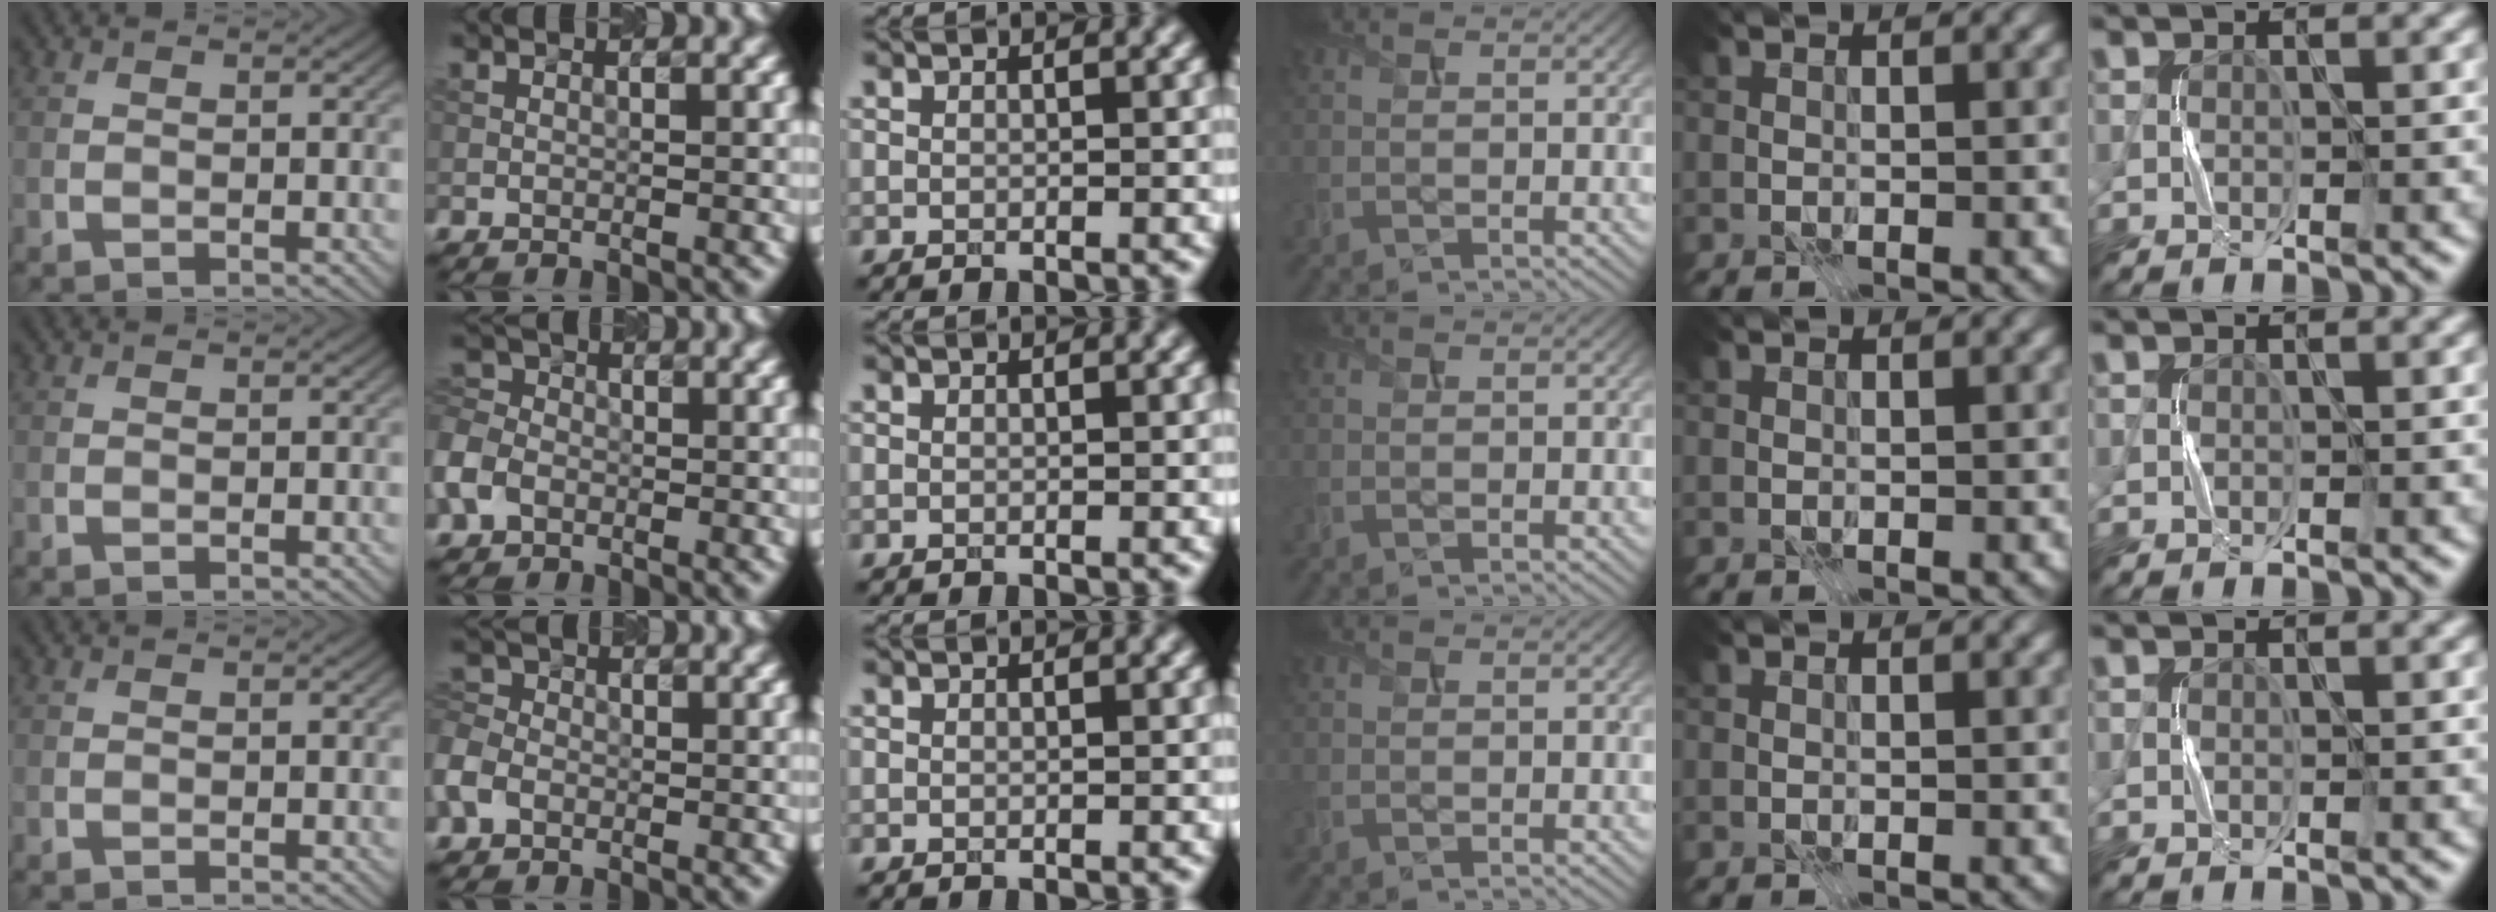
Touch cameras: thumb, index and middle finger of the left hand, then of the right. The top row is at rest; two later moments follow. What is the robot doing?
{"motion": "press", "object": "calculator"}